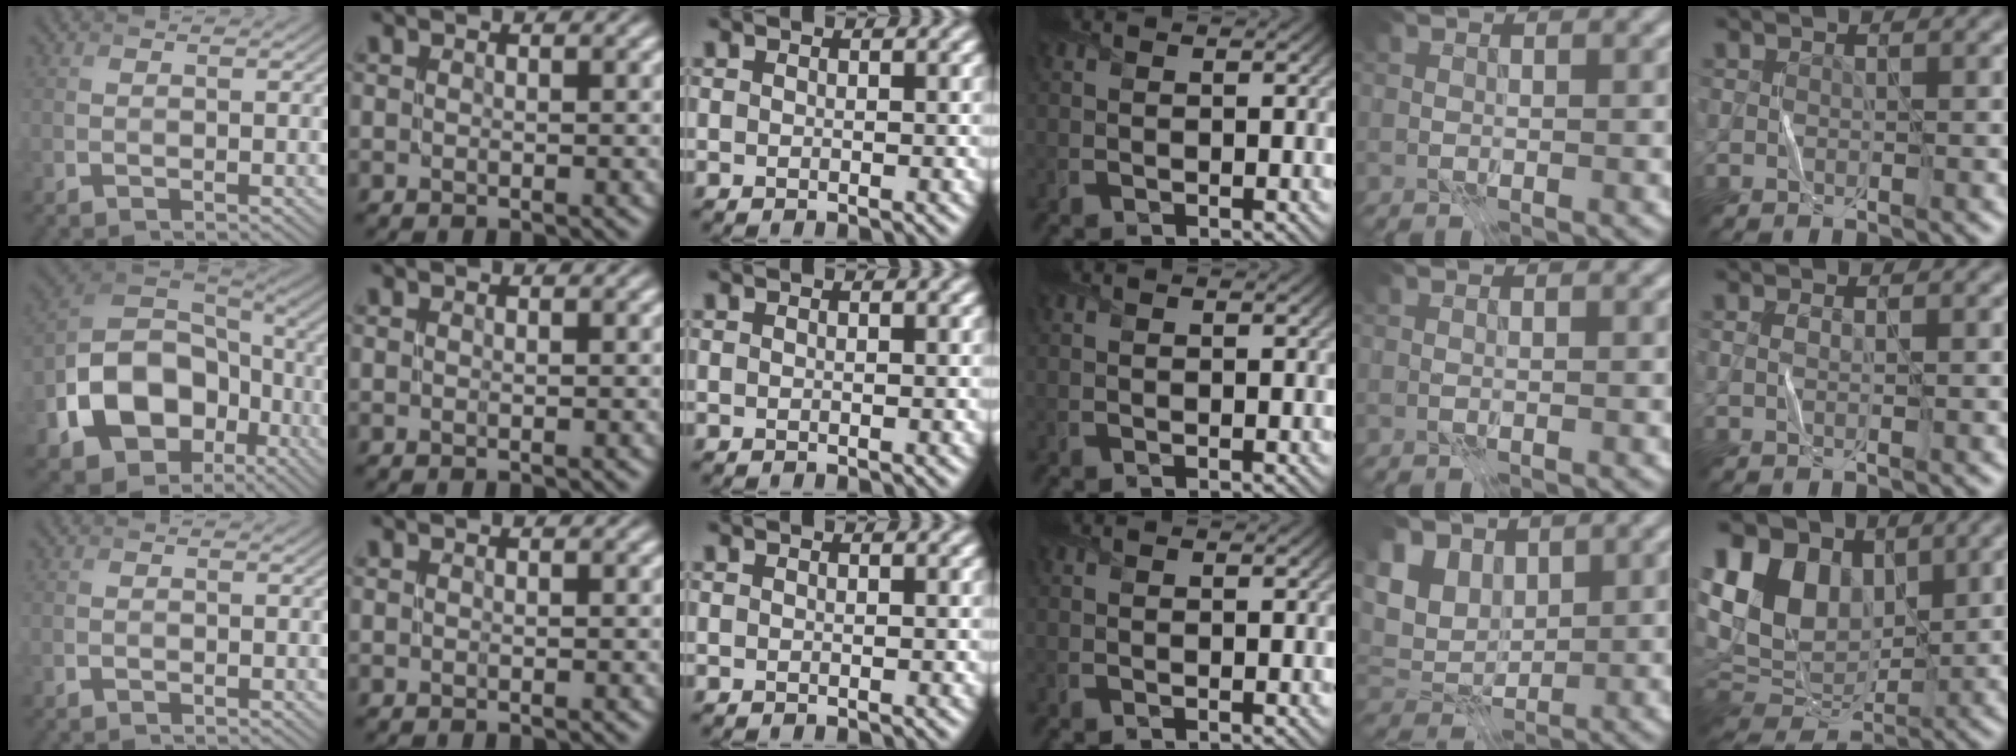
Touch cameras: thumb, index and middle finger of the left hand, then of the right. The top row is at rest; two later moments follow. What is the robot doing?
{"motion": "fold", "object": "shorts"}